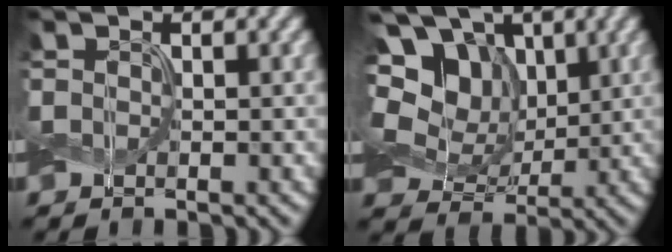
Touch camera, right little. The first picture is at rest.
{"total": 13.0, "force": [4.4, 9.9, 7.3], "torque": [-0.172, 0.035, 0.062]}